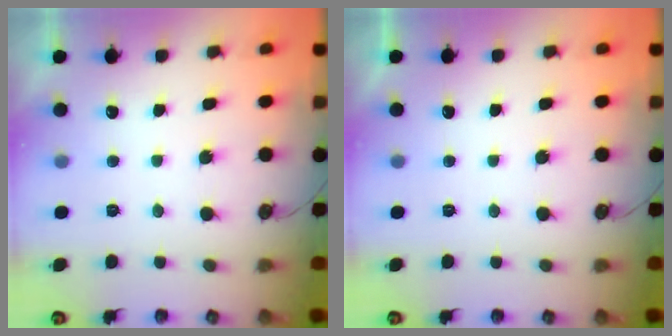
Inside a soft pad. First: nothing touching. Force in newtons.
{"total": 0.6, "press": 0.5, "slide": 0.2}